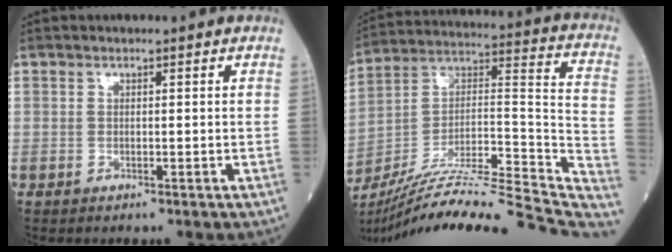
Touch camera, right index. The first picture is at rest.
{"total": 34.1, "force": [-29.5, 1.5, 17.0], "torque": [-0.189, -0.018, -0.432]}